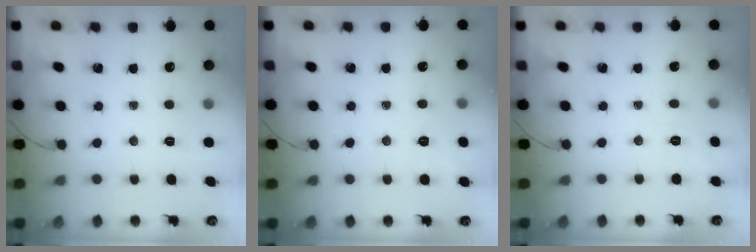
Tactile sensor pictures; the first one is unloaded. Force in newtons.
{"total": 1.8, "press": 0.4, "slide": 1.8}
{"total": 3.3, "press": 2.7, "slide": 1.9}